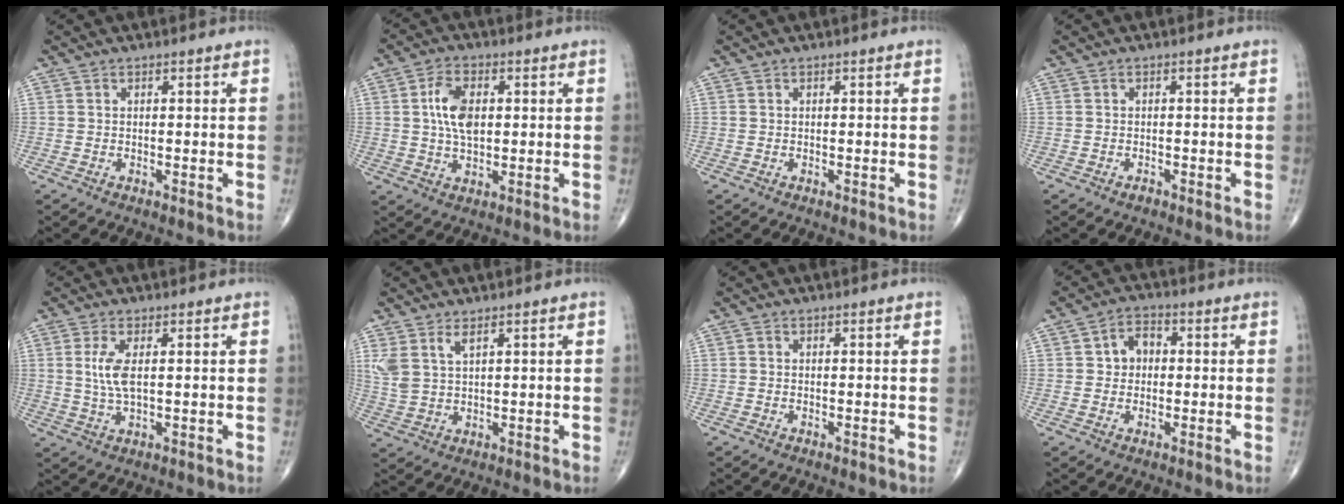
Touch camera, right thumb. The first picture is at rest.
{"total": 7.6, "force": [1.1, 4.3, 6.2], "torque": [-0.110, 0.002, 0.019]}
{"total": 0.0}
{"total": 0.7, "force": [-0.6, 0.3, 0.2], "torque": [-0.003, 0.002, -0.012]}
{"total": 4.9, "force": [0.8, 1.6, 4.5], "torque": [-0.106, -0.007, 0.020]}
{"total": 4.7, "force": [2.6, 1.9, 3.4], "torque": [-0.080, -0.009, 0.064]}
{"total": 0.0}
{"total": 4.7, "force": [0.4, 3.7, 2.8], "torque": [-0.024, 0.015, -0.002]}